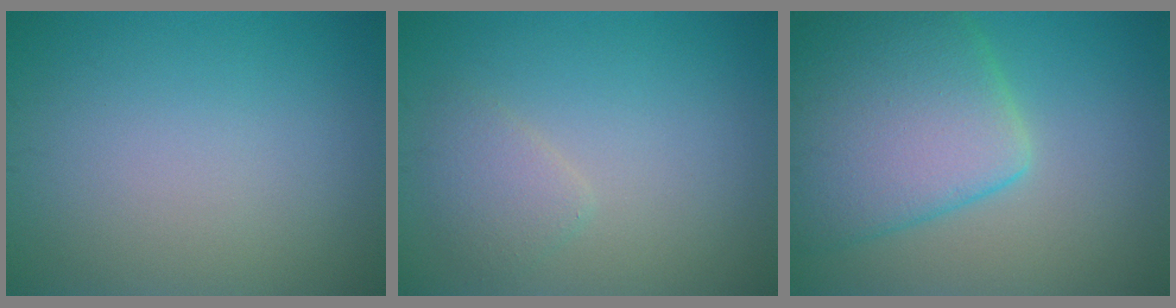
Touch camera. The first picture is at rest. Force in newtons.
{"total": 1.7, "press": 1.7, "slide": 0.2}
{"total": 9.6, "press": 9.6, "slide": 0.6}